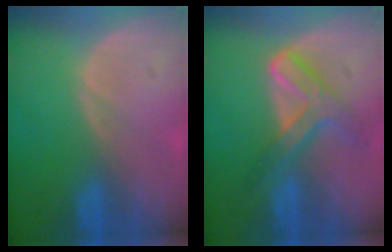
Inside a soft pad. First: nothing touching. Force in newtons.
{"total": 7.3, "press": 6.1, "slide": 3.9}